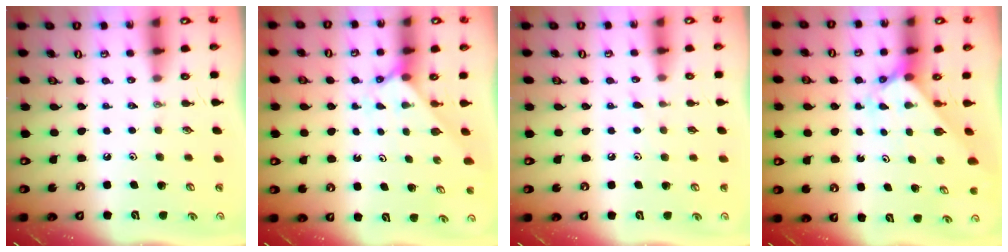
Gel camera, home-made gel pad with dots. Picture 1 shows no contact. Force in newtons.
{"total": 3.5, "press": 3.5, "slide": 0.5}
{"total": 5.7, "press": 5.7, "slide": 0.5}
{"total": 1.9, "press": 1.9, "slide": 0.1}